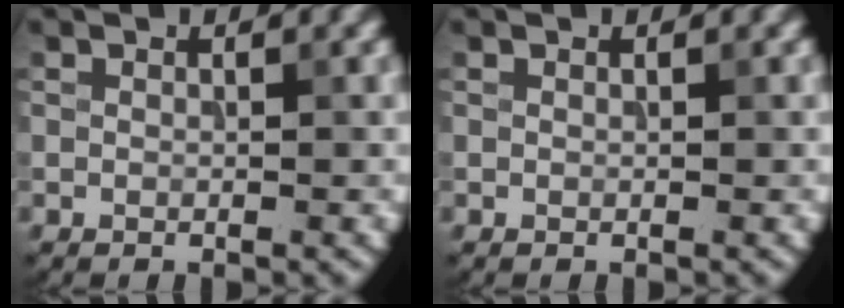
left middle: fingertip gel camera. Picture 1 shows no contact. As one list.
[{"total": 0.0}]